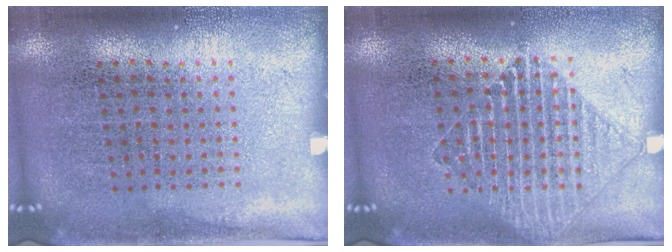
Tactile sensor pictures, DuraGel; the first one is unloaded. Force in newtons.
{"total": 1.3, "press": 1.3, "slide": 0.2}